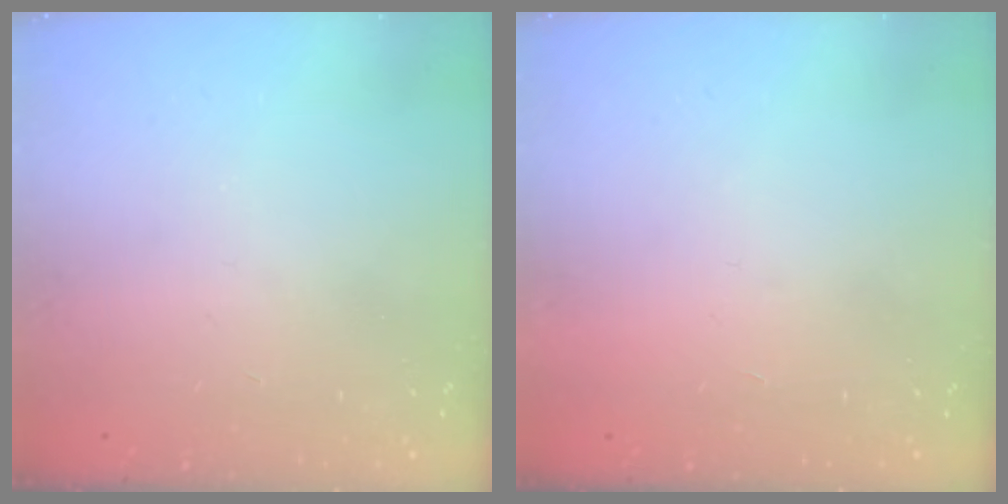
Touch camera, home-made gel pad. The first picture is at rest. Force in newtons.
{"total": 1.7, "press": 1.7, "slide": 0.1}